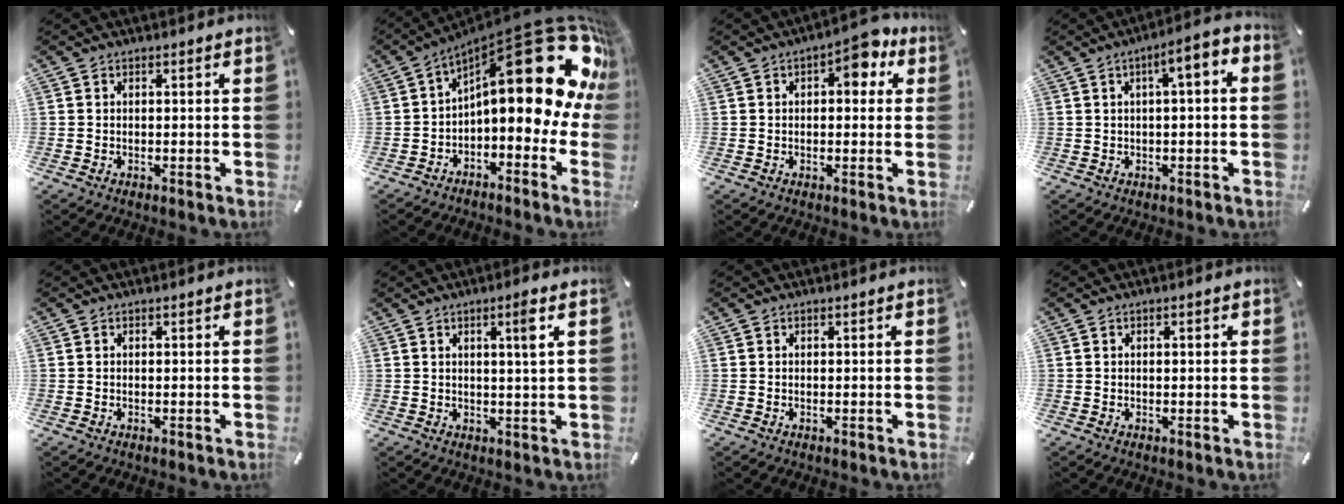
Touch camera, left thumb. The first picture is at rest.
{"total": 27.6, "force": [8.8, 11.5, 23.5], "torque": [-0.293, -0.078, 0.157]}
{"total": 7.0, "force": [2.7, 3.7, 5.3], "torque": [-0.062, -0.011, 0.037]}
{"total": 5.9, "force": [1.4, 1.3, 5.6], "torque": [-0.082, -0.013, 0.017]}
{"total": 0.0}
{"total": 4.3, "force": [1.7, -0.1, 4.0], "torque": [-0.064, -0.008, 0.021]}
{"total": 0.0}
{"total": 0.8, "force": [0.2, 0.2, 0.8], "torque": [-0.014, 0.002, 0.002]}